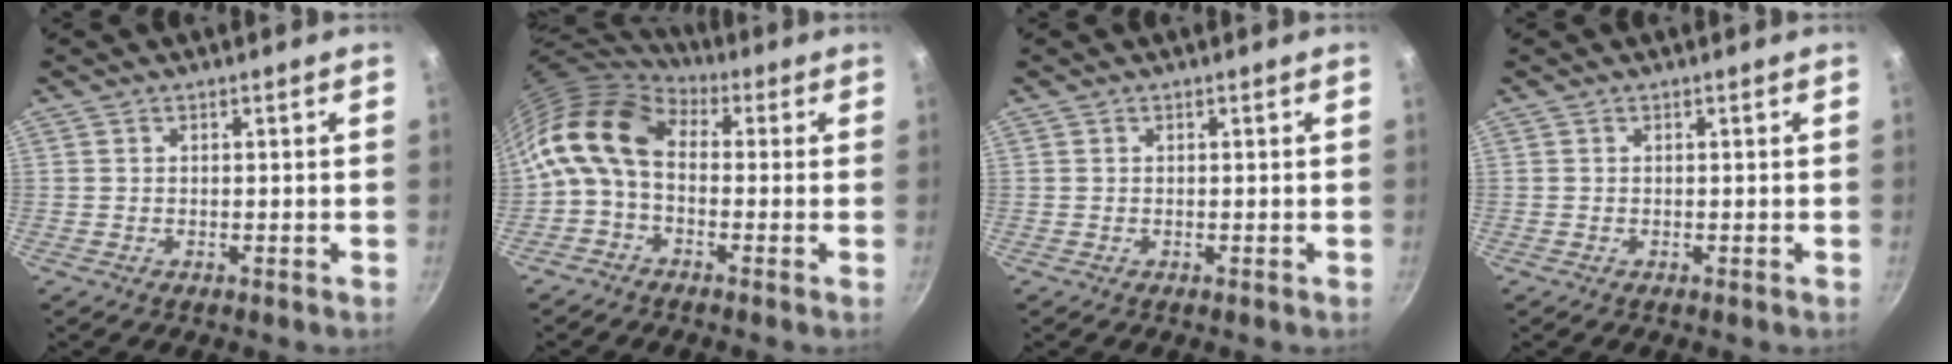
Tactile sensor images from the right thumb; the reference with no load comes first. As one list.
[{"total": 11.7, "force": [0.3, 7.6, 8.8], "torque": [-0.160, 0.024, -0.018]}, {"total": 0.0}, {"total": 0.0}]